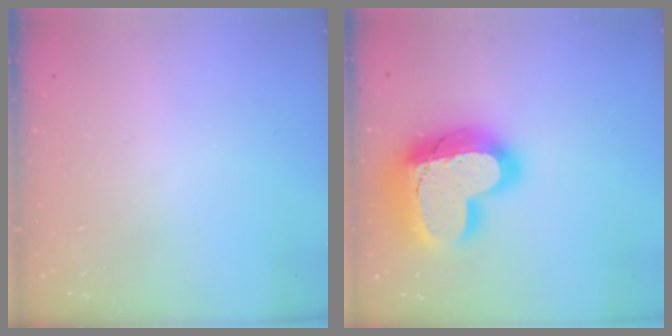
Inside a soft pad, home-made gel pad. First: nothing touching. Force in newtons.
{"total": 25.8, "press": 25.7, "slide": 1.9}